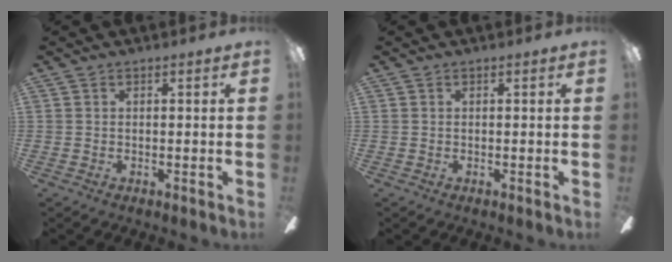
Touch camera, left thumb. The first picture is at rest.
{"total": 0.0}